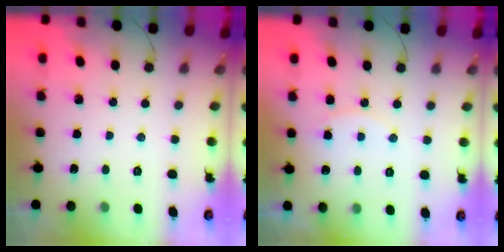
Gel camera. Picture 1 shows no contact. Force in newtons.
{"total": 7.3, "press": 7.3, "slide": 0.3}